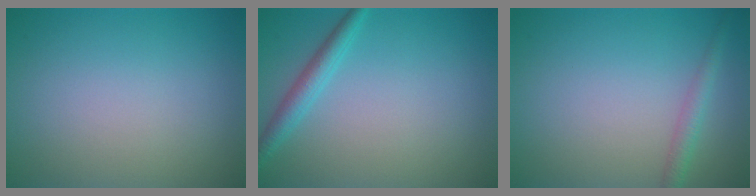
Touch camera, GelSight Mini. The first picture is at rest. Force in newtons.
{"total": 2.2, "press": 2.2, "slide": 0.1}
{"total": 1.8, "press": 1.8, "slide": 0.1}